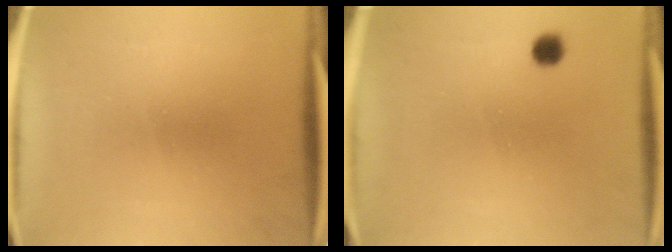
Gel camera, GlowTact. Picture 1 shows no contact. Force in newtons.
{"total": 2.6}